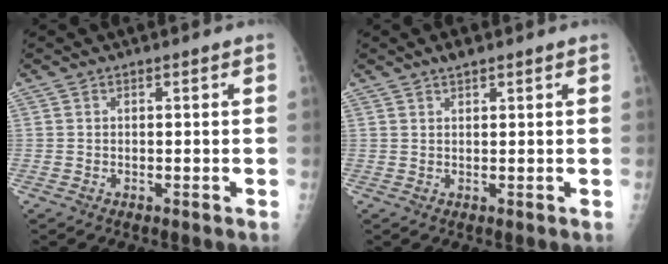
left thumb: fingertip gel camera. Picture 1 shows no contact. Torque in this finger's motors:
{"motor_torque": [0.31, -0.01, -0.04, -0.18, 0.05]}